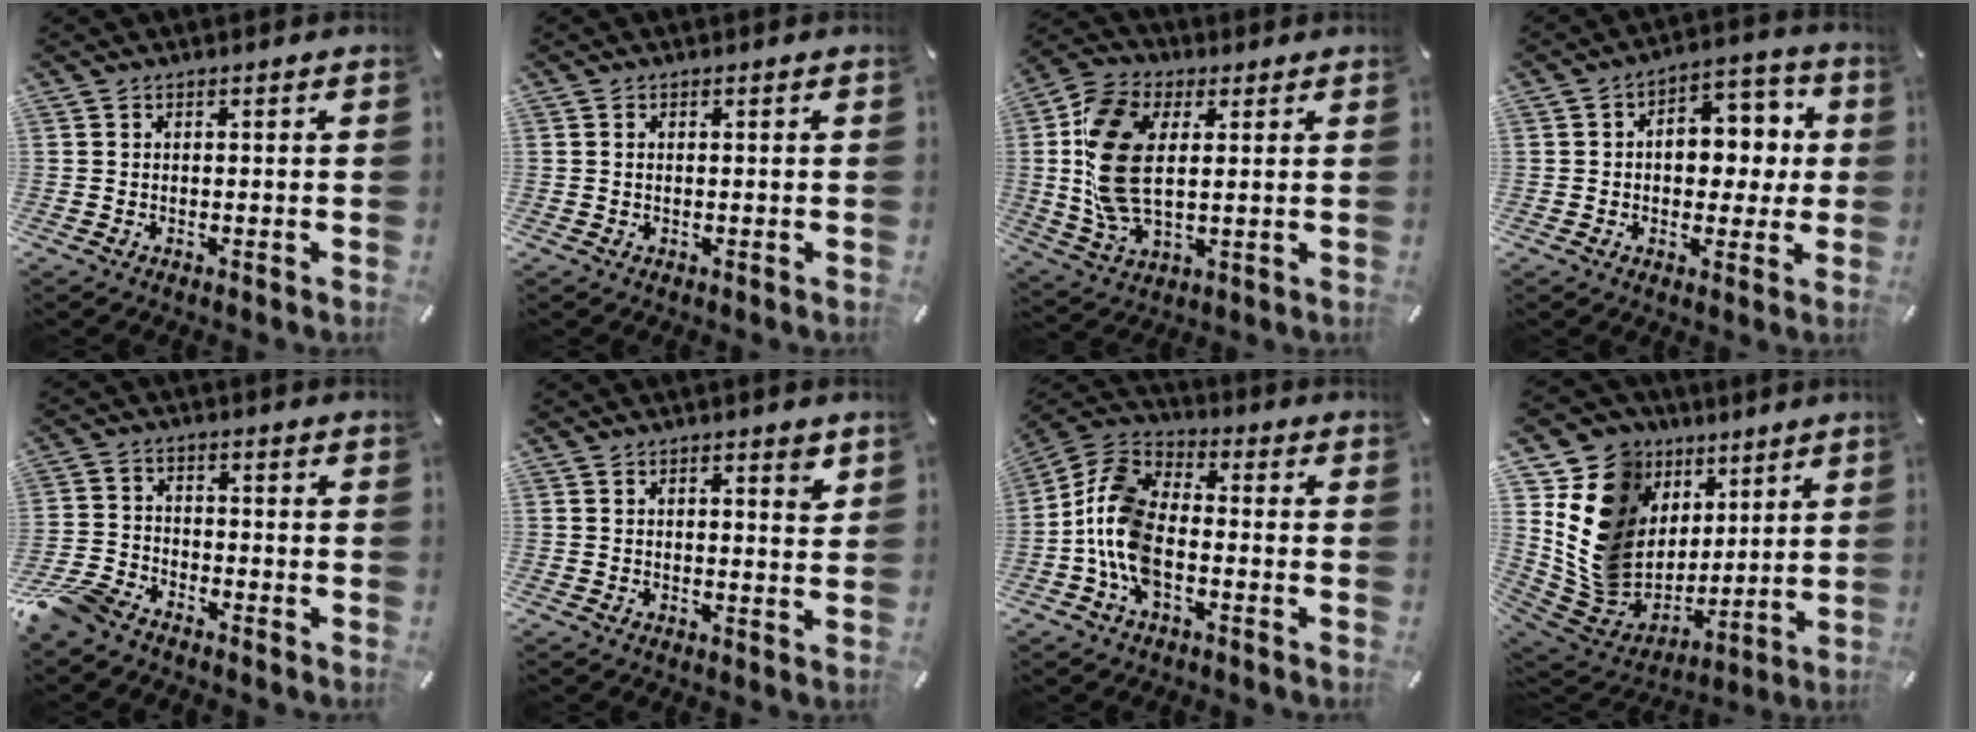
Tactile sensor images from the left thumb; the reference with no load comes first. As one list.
[{"total": 0.7, "force": [0.1, 0.4, 0.6], "torque": [-0.012, 0.001, 0.001]}, {"total": 14.5, "force": [2.0, 9.1, 11.1], "torque": [-0.266, -0.003, 0.037]}, {"total": 10.1, "force": [0.5, 7.4, 6.9], "torque": [-0.078, -0.003, 0.004]}, {"total": 7.6, "force": [-6.6, 2.9, 2.6], "torque": [-0.065, 0.024, -0.131]}, {"total": 2.9, "force": [1.8, 1.0, 2.1], "torque": [-0.019, -0.009, 0.026]}, {"total": 11.9, "force": [-4.3, 7.3, 8.4], "torque": [-0.202, 0.007, -0.085]}, {"total": 17.2, "force": [4.5, 15.2, 6.5], "torque": [-0.125, -0.036, 0.101]}]